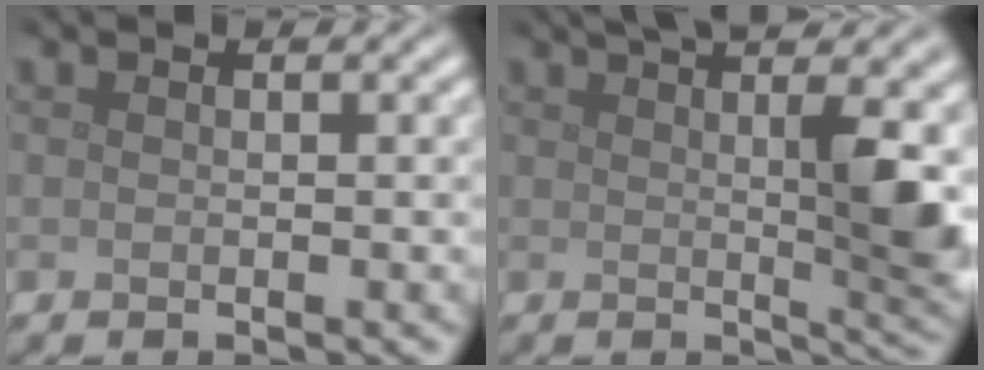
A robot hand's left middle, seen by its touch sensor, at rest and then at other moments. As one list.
[{"total": 8.9, "force": [2.7, 2.5, 8.2], "torque": [-0.090, 0.008, 0.039]}]